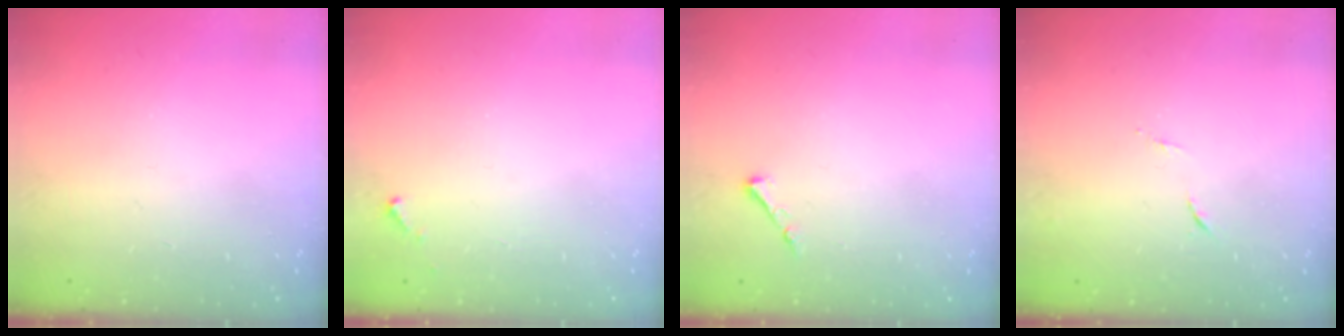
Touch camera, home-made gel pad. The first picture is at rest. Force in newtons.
{"total": 2.8, "press": 2.8, "slide": 0.1}
{"total": 3.3, "press": 3.3, "slide": 0.6}
{"total": 5.4, "press": 5.3, "slide": 0.7}